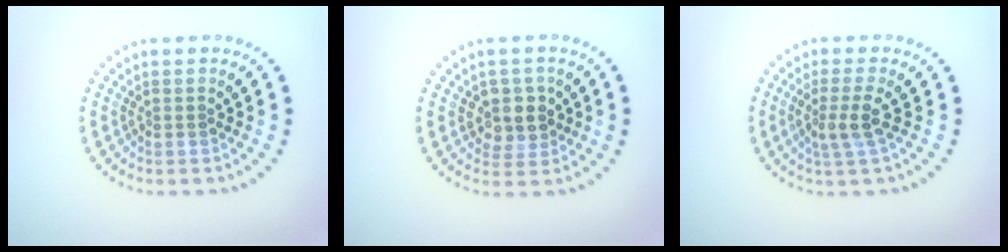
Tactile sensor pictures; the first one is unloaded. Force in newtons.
{"total": 2.9, "press": 2.6, "slide": 1.2}
{"total": 2.5, "press": 2.0, "slide": 1.5}